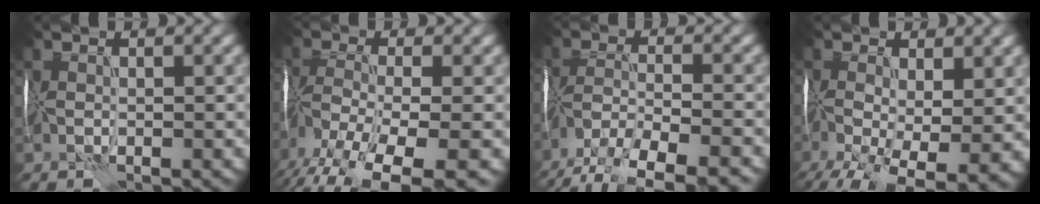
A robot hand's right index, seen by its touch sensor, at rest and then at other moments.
{"total": 12.3, "force": [-8.0, 4.1, 8.5], "torque": [-0.176, -0.025, -0.126]}
{"total": 9.2, "force": [-7.4, 2.6, 4.9], "torque": [-0.080, -0.019, -0.124]}
{"total": 10.9, "force": [-4.1, 5.0, 8.7], "torque": [-0.164, -0.038, -0.052]}